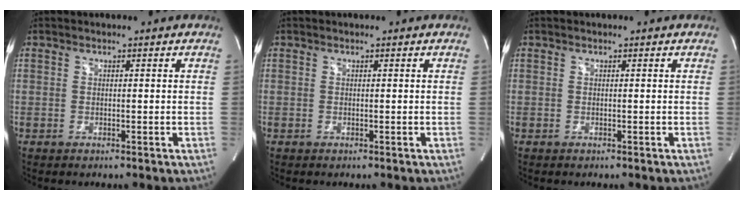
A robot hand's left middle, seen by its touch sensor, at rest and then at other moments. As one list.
[{"total": 0.0}, {"total": 0.0}]